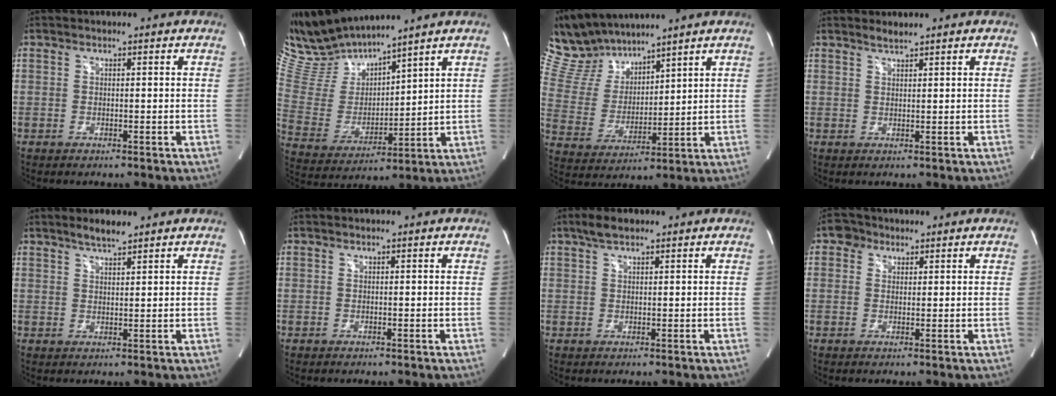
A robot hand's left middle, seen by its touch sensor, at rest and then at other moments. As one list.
[{"total": 11.5, "force": [11.1, 0.9, 2.7], "torque": [-0.077, 0.000, 0.241]}, {"total": 11.0, "force": [10.1, 3.4, 2.6], "torque": [-0.075, 0.020, 0.212]}, {"total": 1.3, "force": [1.3, -0.2, 0.3], "torque": [-0.009, 0.000, 0.028]}, {"total": 3.2, "force": [2.7, 0.3, 1.6], "torque": [-0.039, 0.001, 0.050]}, {"total": 0.0}, {"total": 2.7, "force": [2.0, 1.0, 1.6], "torque": [-0.037, 0.010, 0.038]}, {"total": 2.5, "force": [1.4, 2.0, 0.5], "torque": [-0.010, 0.006, 0.020]}]